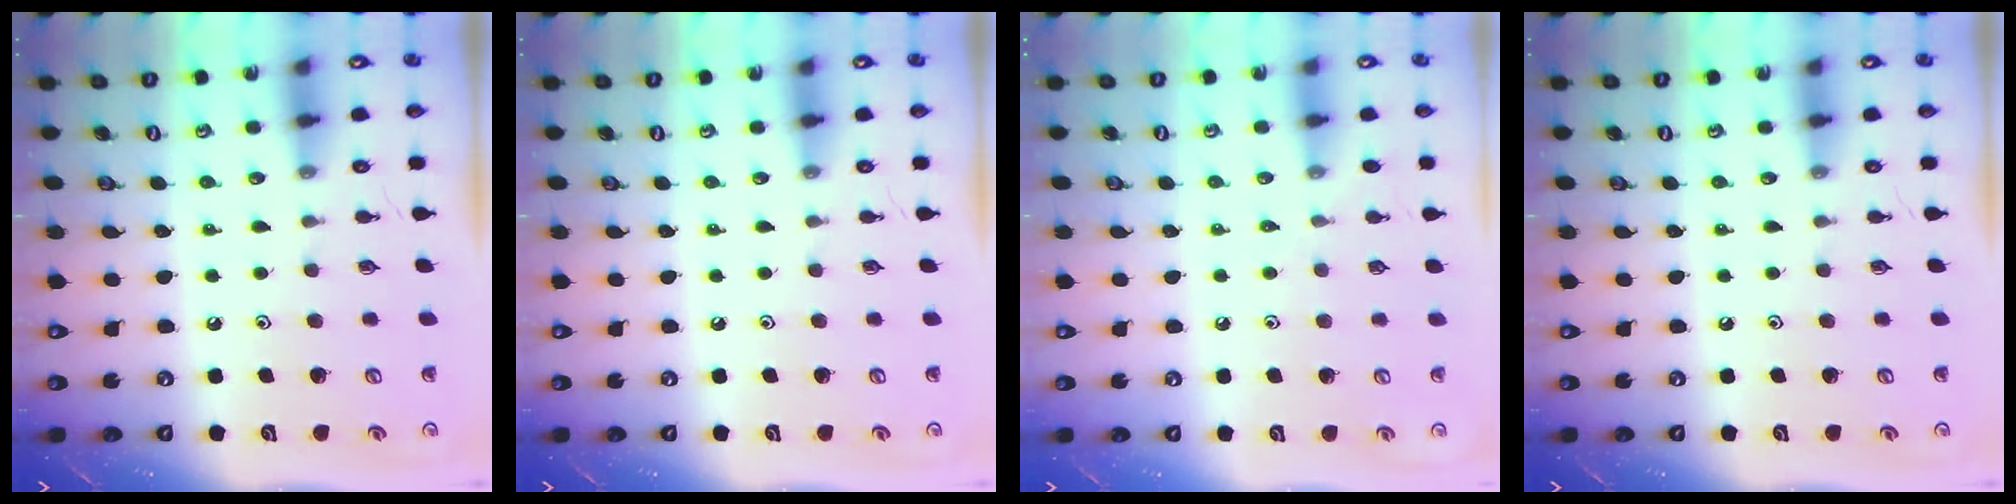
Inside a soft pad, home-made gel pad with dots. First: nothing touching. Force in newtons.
{"total": 0.0}
{"total": 2.5, "press": 2.5, "slide": 0.5}
{"total": 0.0}